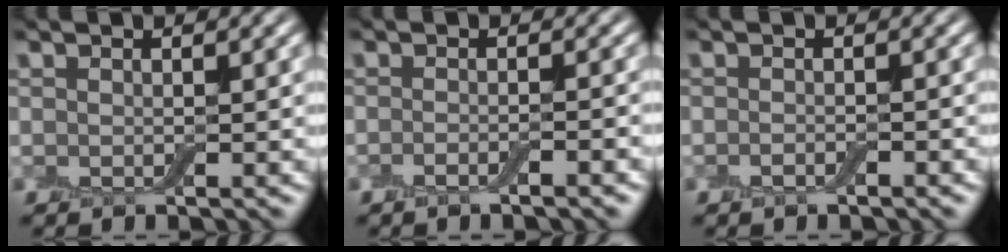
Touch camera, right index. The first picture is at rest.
{"total": 1.8, "force": [-1.0, 0.4, 1.5], "torque": [-0.018, 0.000, -0.022]}
{"total": 1.0, "force": [-0.6, 0.3, 0.7], "torque": [-0.015, -0.002, -0.012]}